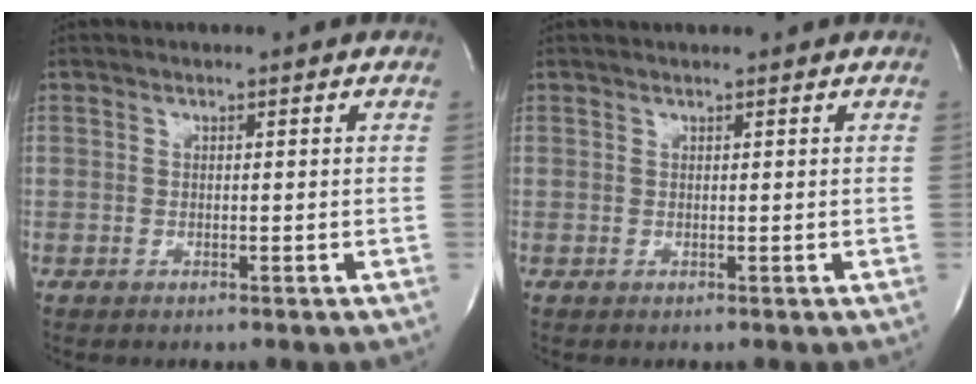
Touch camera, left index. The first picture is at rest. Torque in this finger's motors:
{"motor_torque": [0.19, -0.12, -0.09, -0.01]}